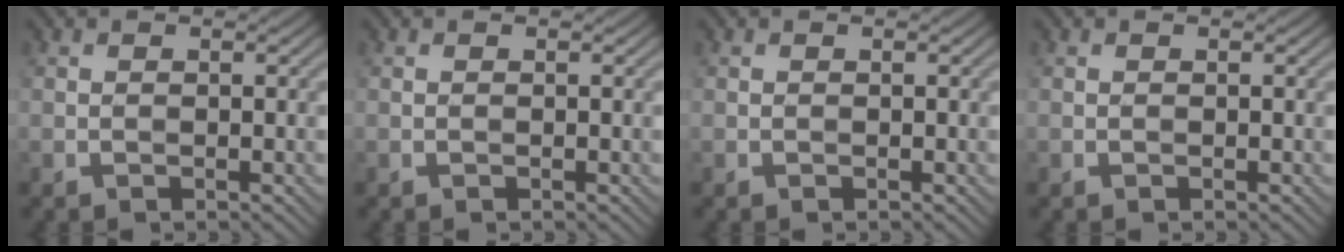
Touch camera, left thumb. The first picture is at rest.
{"total": 0.0}
{"total": 0.0}
{"total": 0.0}